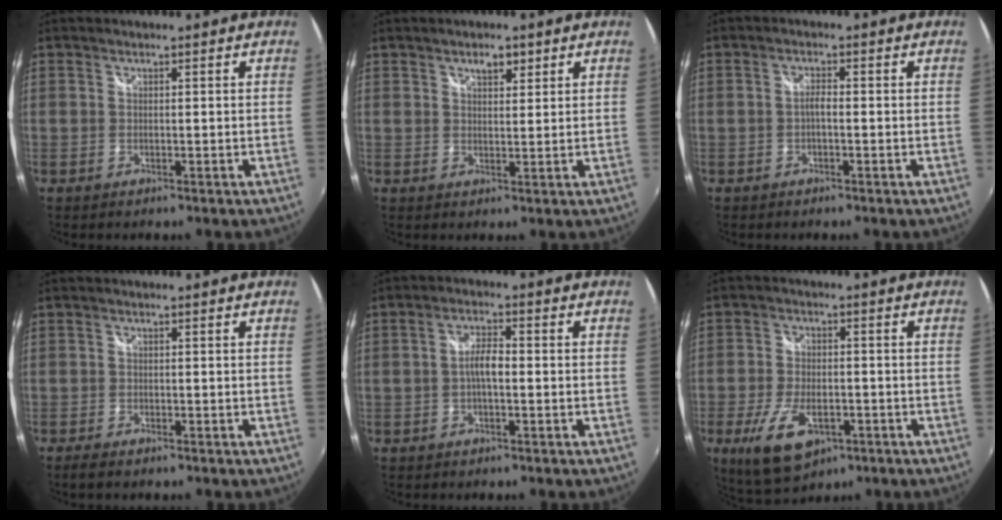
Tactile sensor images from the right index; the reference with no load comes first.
{"total": 3.1, "force": [1.9, 1.6, 1.8], "torque": [-0.025, 0.007, 0.031]}
{"total": 1.5, "force": [-0.6, 0.4, 1.3], "torque": [-0.027, 0.005, -0.012]}
{"total": 2.5, "force": [-2.0, 0.8, 1.4], "torque": [-0.033, -0.010, -0.037]}
{"total": 3.5, "force": [-0.7, 1.0, 3.2], "torque": [-0.063, 0.009, -0.014]}
{"total": 11.4, "force": [-5.2, 5.7, 8.3], "torque": [-0.182, -0.023, -0.086]}